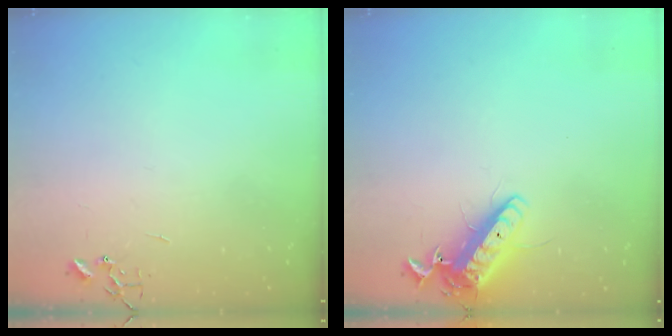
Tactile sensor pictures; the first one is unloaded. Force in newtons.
{"total": 13.4, "press": 13.1, "slide": 2.5}